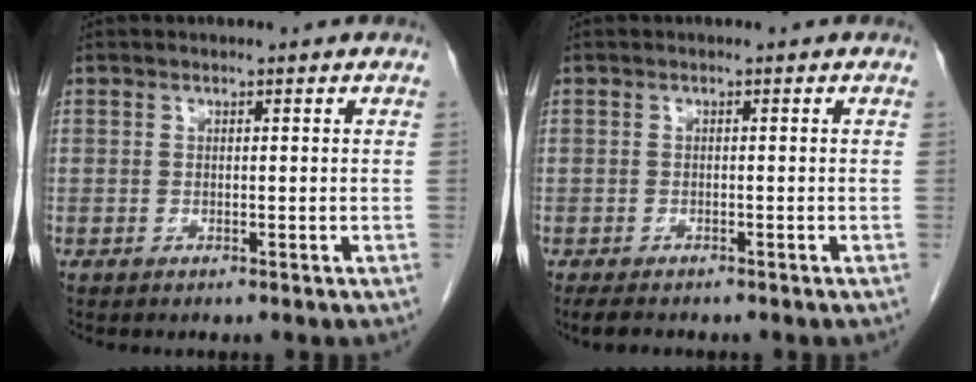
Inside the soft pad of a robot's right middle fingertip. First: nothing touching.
{"total": 2.8, "force": [-2.3, 0.9, 1.4], "torque": [-0.027, -0.008, -0.031]}